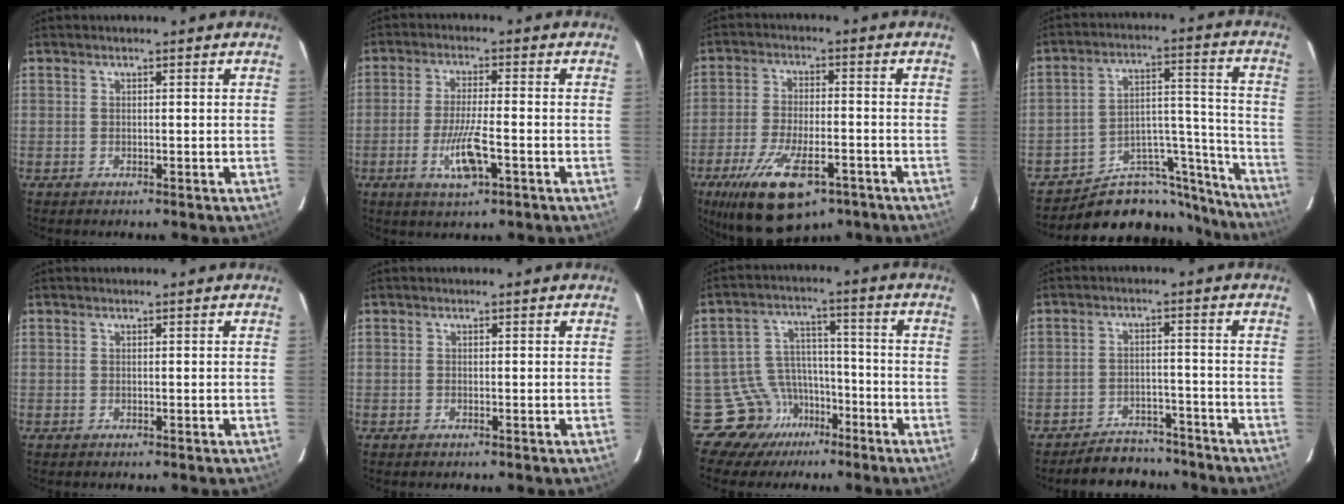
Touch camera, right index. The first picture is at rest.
{"total": 6.9, "force": [-2.6, 0.9, 6.3], "torque": [-0.123, -0.011, -0.045]}
{"total": 13.8, "force": [-8.1, 5.1, 9.9], "torque": [-0.189, -0.017, -0.129]}
{"total": 17.3, "force": [-16.0, 5.8, 3.0], "torque": [-0.015, 0.073, -0.228]}
{"total": 0.0}
{"total": 0.0}
{"total": 10.5, "force": [-5.7, 8.9, 0.4], "torque": [-0.007, 0.061, -0.078]}
{"total": 6.8, "force": [-6.2, 2.8, 0.3], "torque": [0.005, 0.012, -0.098]}